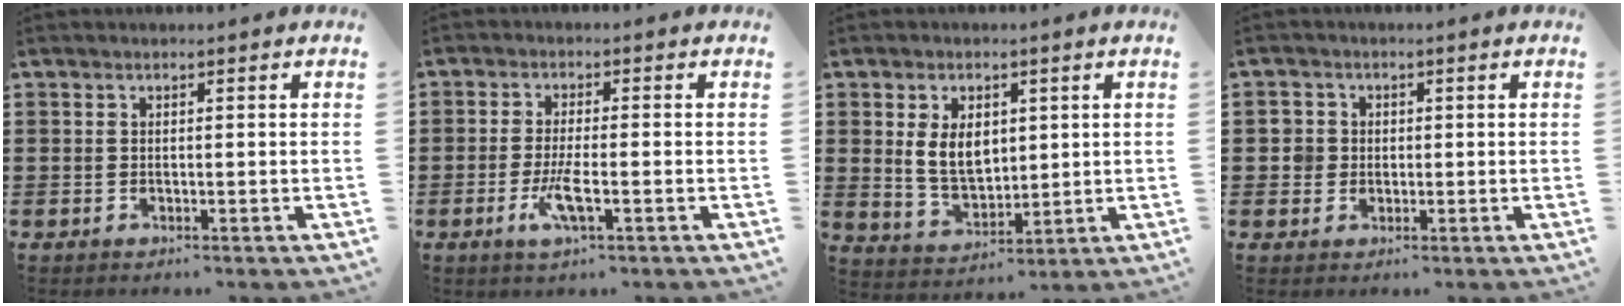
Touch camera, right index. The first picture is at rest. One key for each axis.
{"total": 4.7, "fx": -1.9, "fy": 0.7, "fz": 4.3, "tx": -0.098, "ty": -0.018, "tz": -0.038}
{"total": 6.5, "fx": 1.4, "fy": 4.3, "fz": 4.7, "tx": -0.095, "ty": 0.011, "tz": 0.024}
{"total": 2.7, "fx": 0.1, "fy": 2.7, "fz": 0.5, "tx": -0.023, "ty": 0.011, "tz": -0.002}